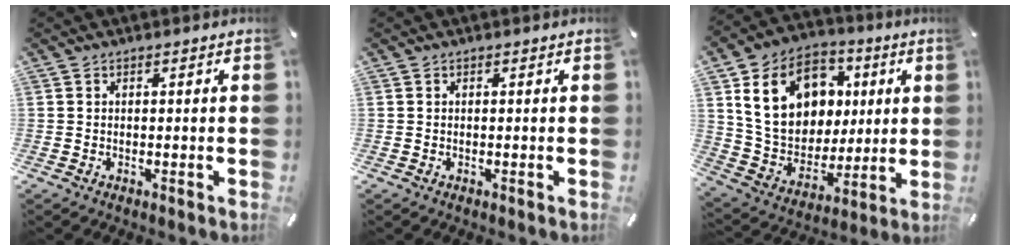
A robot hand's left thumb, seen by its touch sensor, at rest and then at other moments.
{"total": 0.0}
{"total": 19.0, "force": [5.4, 15.5, 9.7], "torque": [-0.157, -0.003, 0.109]}